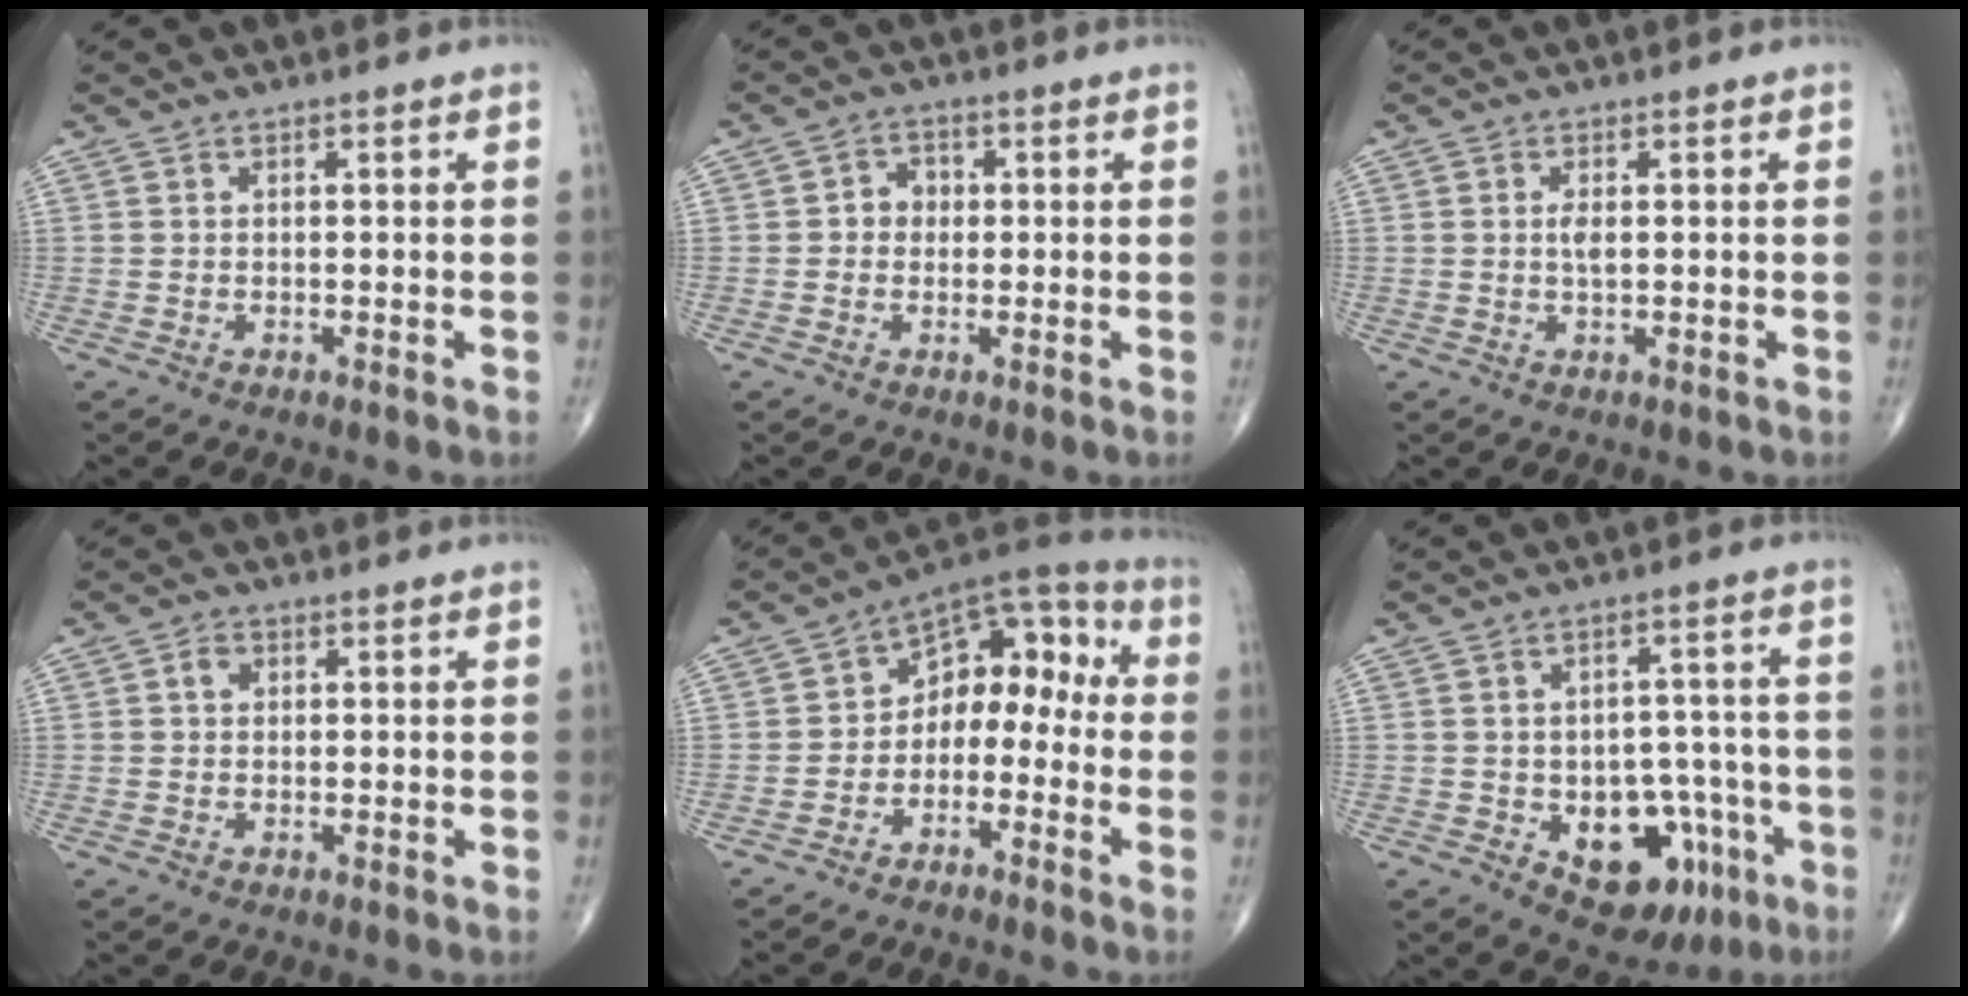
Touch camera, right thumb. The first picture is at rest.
{"total": 3.4, "force": [0.1, 3.0, 1.6], "torque": [-0.005, 0.011, -0.007]}
{"total": 1.9, "force": [0.2, 0.8, 1.7], "torque": [-0.032, -0.001, 0.003]}
{"total": 2.0, "force": [0.5, 1.6, 1.1], "torque": [-0.013, 0.005, 0.006]}
{"total": 11.4, "force": [-2.5, 7.8, 7.9], "torque": [-0.070, 0.070, -0.055]}
{"total": 13.8, "force": [-5.3, 9.0, 9.0], "torque": [-0.076, 0.038, -0.060]}